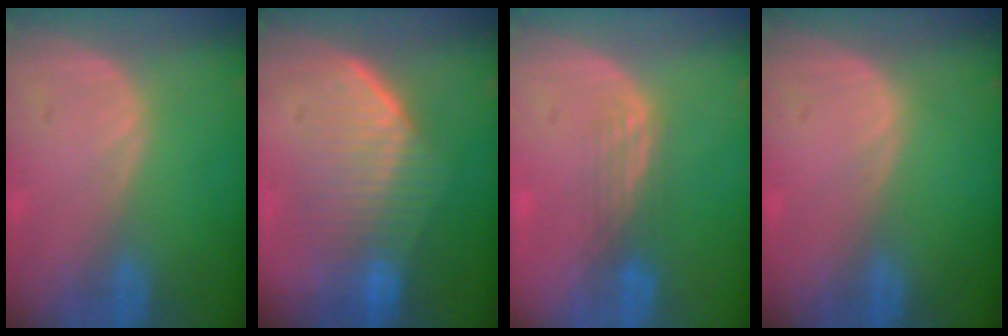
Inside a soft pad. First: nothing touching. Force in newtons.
{"total": 7.5, "press": 7.5, "slide": 0.4}
{"total": 3.0, "press": 2.5, "slide": 1.6}
{"total": 0.0}